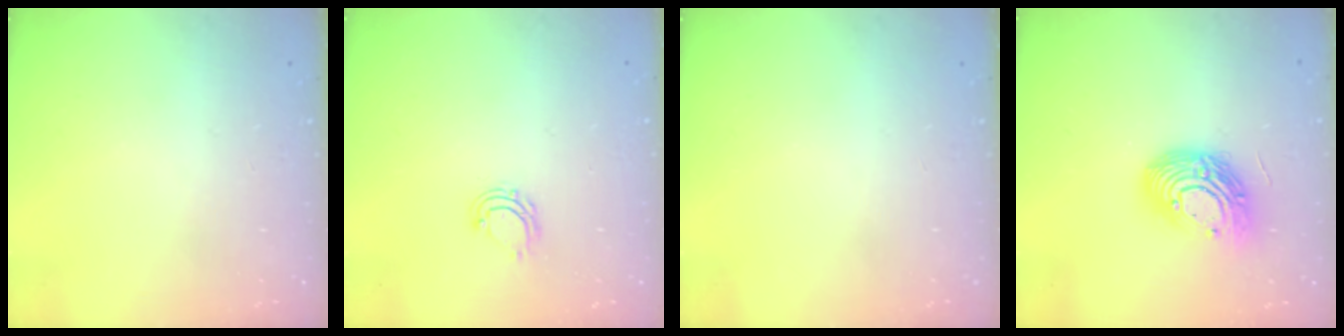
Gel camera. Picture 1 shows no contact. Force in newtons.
{"total": 5.2, "press": 5.1, "slide": 0.7}
{"total": 0.0}
{"total": 14.7, "press": 14.6, "slide": 1.0}